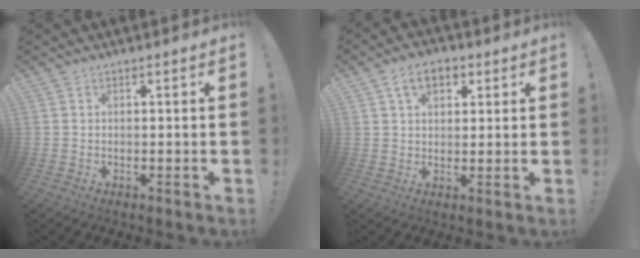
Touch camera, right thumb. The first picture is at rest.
{"total": 8.0, "force": [3.3, 5.3, 5.0], "torque": [-0.068, 0.003, 0.059]}